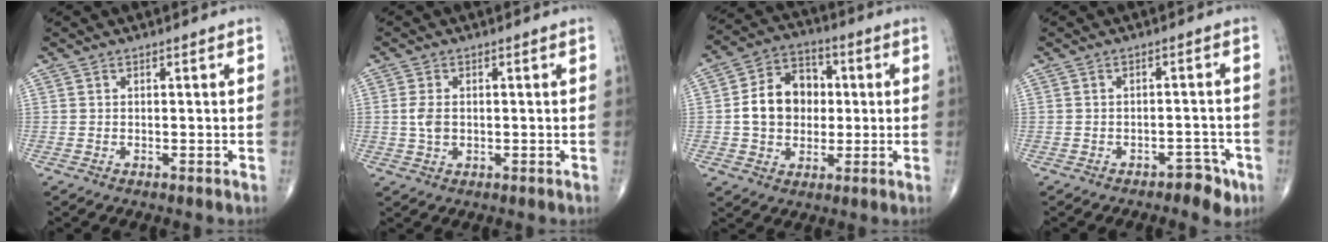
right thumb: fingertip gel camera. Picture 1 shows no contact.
{"total": 3.1, "force": [-0.1, 2.0, 2.3], "torque": [-0.048, 0.001, -0.003]}
{"total": 12.1, "force": [0.2, 9.7, 7.3], "torque": [-0.093, 0.022, -0.002]}
{"total": 4.6, "force": [-3.0, 2.4, 2.4], "torque": [-0.016, 0.024, -0.039]}